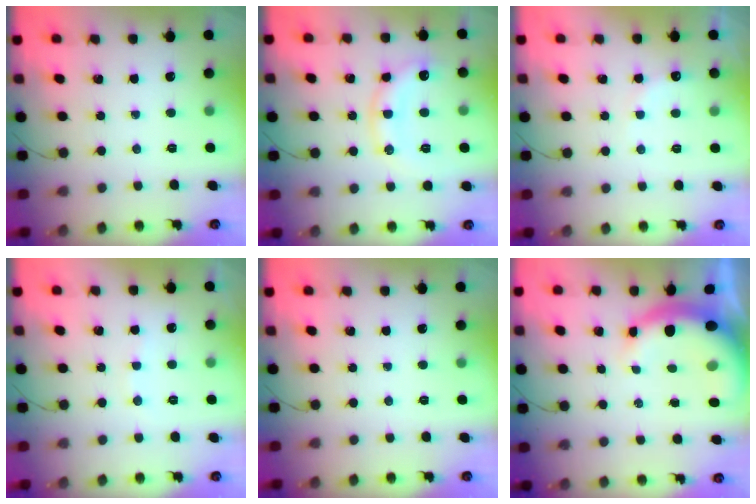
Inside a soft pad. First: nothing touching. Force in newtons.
{"total": 11.8, "press": 11.8, "slide": 0.8}
{"total": 7.2, "press": 7.1, "slide": 1.1}
{"total": 4.6, "press": 4.5, "slide": 0.7}
{"total": 0.0}
{"total": 9.4, "press": 9.2, "slide": 1.8}